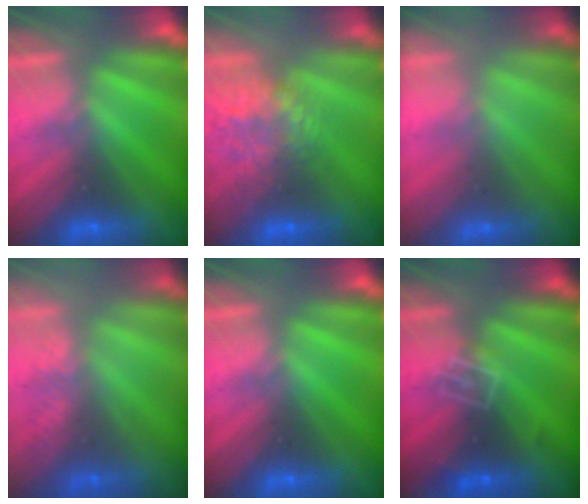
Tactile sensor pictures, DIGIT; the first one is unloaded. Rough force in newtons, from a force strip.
{"total": 9.1}
{"total": 1.7}
{"total": 2.6}
{"total": 0.0}
{"total": 2.8}